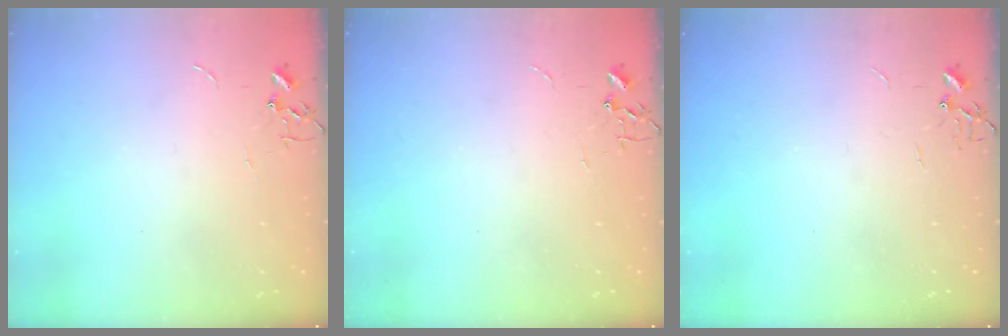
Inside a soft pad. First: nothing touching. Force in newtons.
{"total": 0.0}
{"total": 0.0}